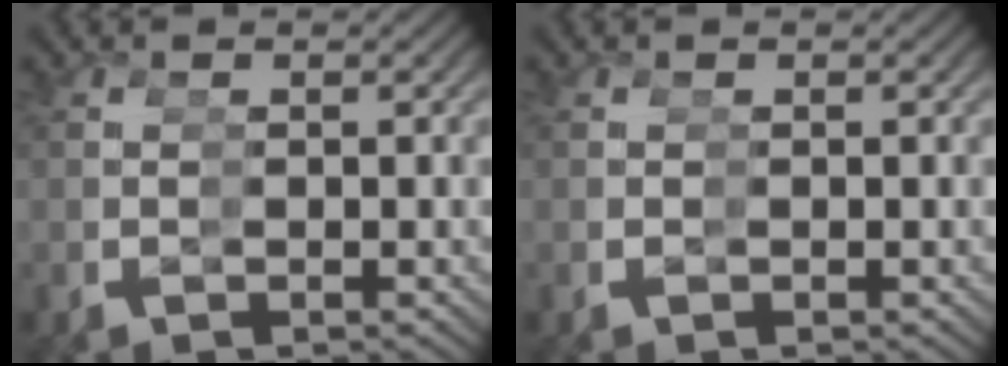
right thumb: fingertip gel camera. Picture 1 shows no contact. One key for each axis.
{"total": 0.0}